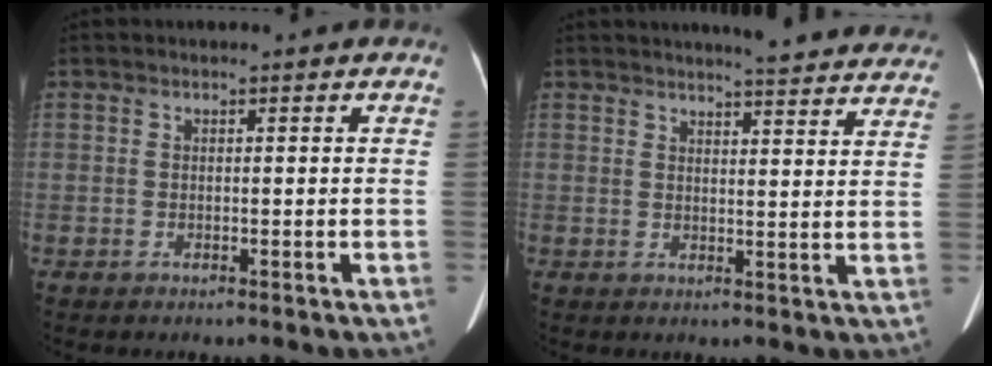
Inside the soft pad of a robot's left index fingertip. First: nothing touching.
{"total": 16.1, "force": [15.1, 1.5, 5.4], "torque": [-0.053, -0.027, 0.162]}